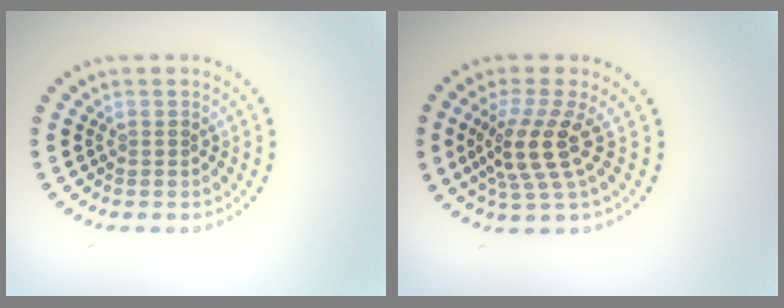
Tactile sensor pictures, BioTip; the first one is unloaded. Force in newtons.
{"total": 4.3, "press": 3.1, "slide": 2.9}